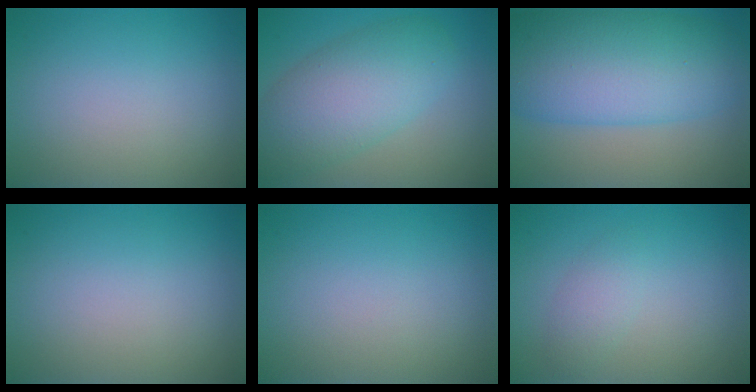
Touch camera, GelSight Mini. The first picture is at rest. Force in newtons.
{"total": 7.0, "press": 7.0, "slide": 0.3}
{"total": 11.4, "press": 11.3, "slide": 0.2}
{"total": 0.0}
{"total": 0.0}
{"total": 1.7, "press": 1.7, "slide": 0.1}